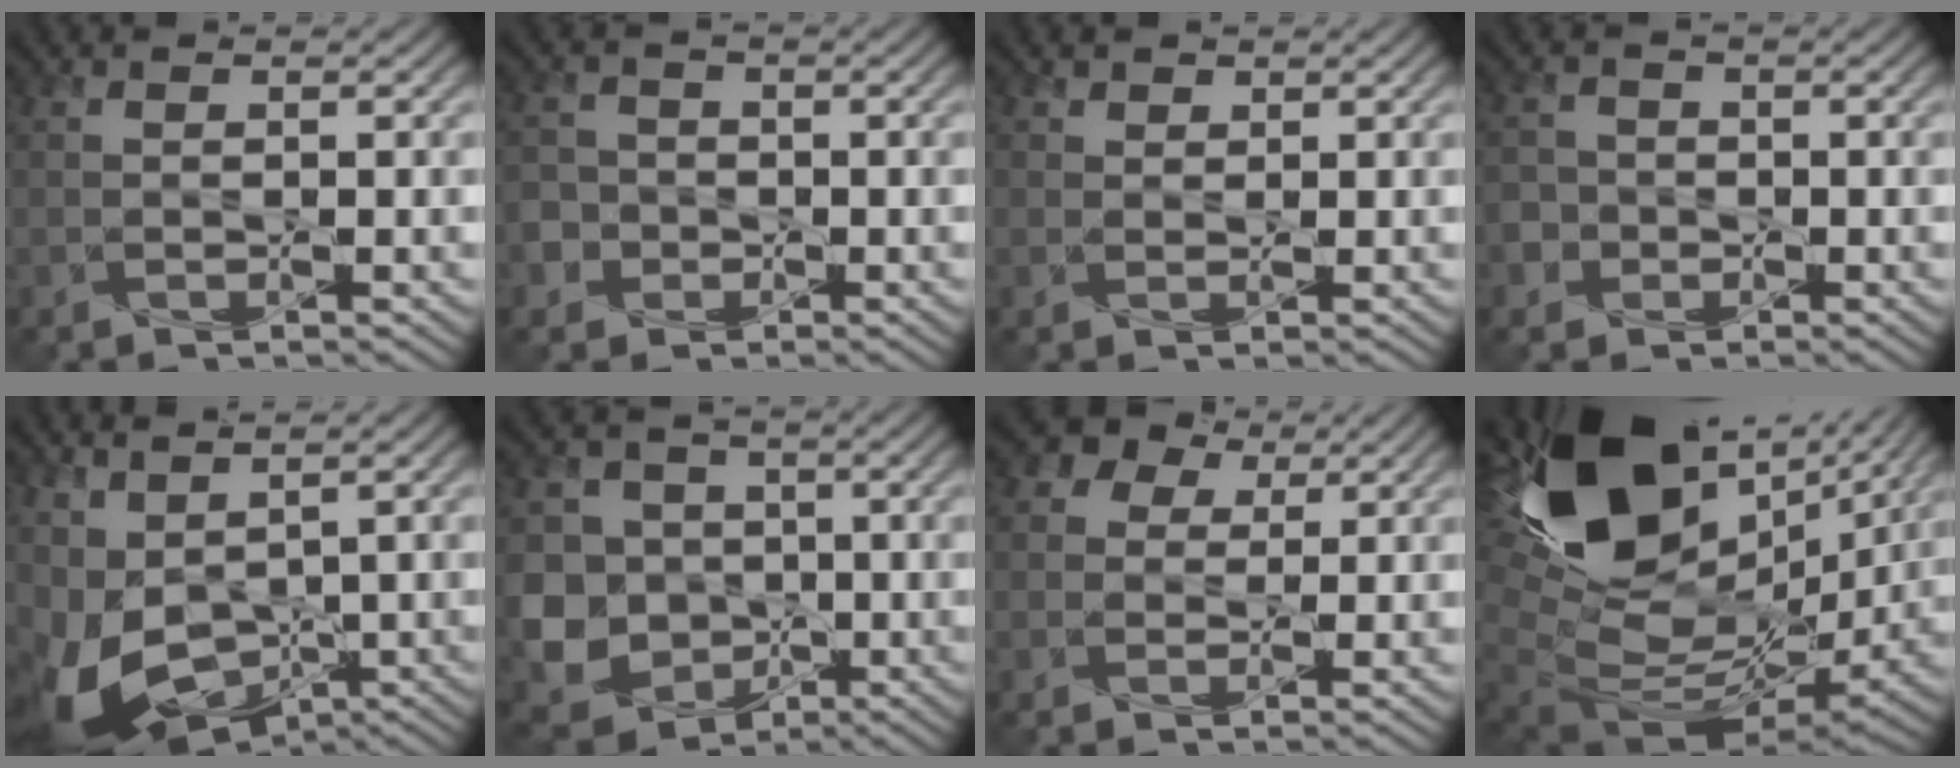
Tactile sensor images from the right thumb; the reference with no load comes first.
{"total": 3.5, "force": [-1.8, 3.0, -0.2], "torque": [0.008, 0.003, -0.051]}
{"total": 1.3, "force": [0.9, 0.9, -0.2], "torque": [0.002, -0.002, 0.011]}
{"total": 3.0, "force": [-1.6, 2.6, -0.4], "torque": [0.013, 0.006, -0.043]}
{"total": 10.1, "force": [-1.9, 6.2, 7.8], "torque": [-0.190, -0.024, -0.029]}
{"total": 9.8, "force": [-1.9, 9.0, 3.4], "torque": [-0.098, -0.026, -0.061]}
{"total": 6.1, "force": [2.6, 5.2, 2.0], "torque": [-0.054, 0.020, 0.029]}
{"total": 18.5, "force": [5.1, 12.1, 13.0], "torque": [-0.273, -0.038, 0.127]}